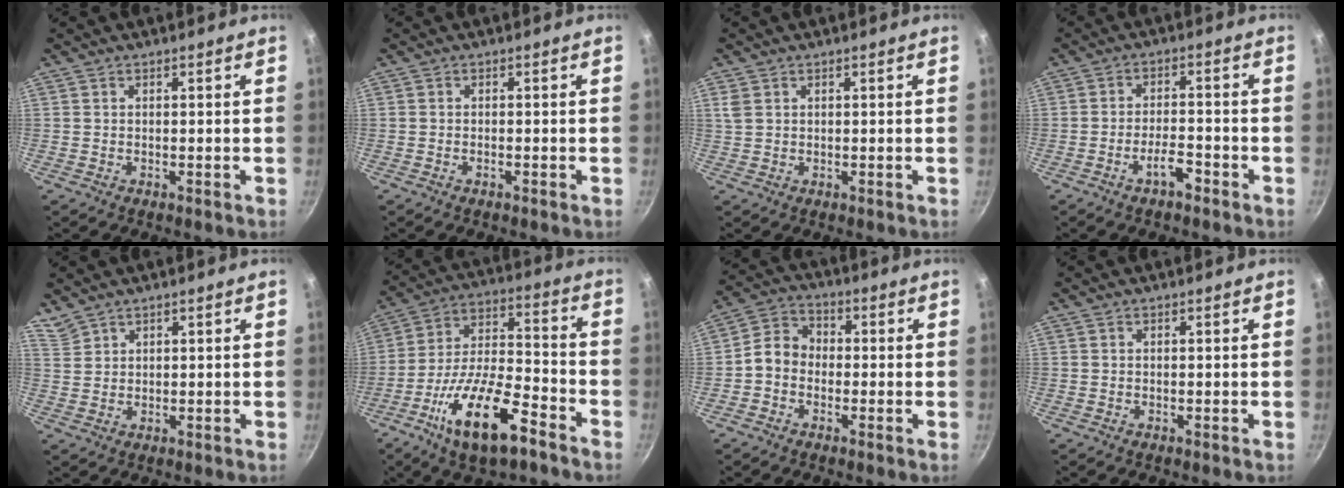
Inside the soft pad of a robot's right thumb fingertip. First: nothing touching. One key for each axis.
{"total": 0.6, "fx": -0.4, "fy": 0.1, "fz": 0.4, "tx": -0.010, "ty": 0.005, "tz": -0.010}
{"total": 2.5, "fx": 1.0, "fy": 1.8, "fz": 1.3, "tx": -0.024, "ty": 0.000, "tz": 0.024}
{"total": 4.6, "fx": -2.9, "fy": 1.5, "fz": 3.2, "tx": -0.048, "ty": 0.028, "tz": -0.050}
{"total": 3.0, "fx": 2.8, "fy": 1.1, "fz": 0.3, "tx": 0.000, "ty": 0.001, "tz": 0.062}
{"total": 18.5, "fx": -10.0, "fy": 6.7, "fz": 14.1, "tx": -0.245, "ty": 0.046, "tz": -0.183}
{"total": 6.3, "fx": -1.3, "fy": 5.2, "fz": 3.3, "tx": -0.038, "ty": 0.024, "tz": -0.044}
{"total": 0.0}